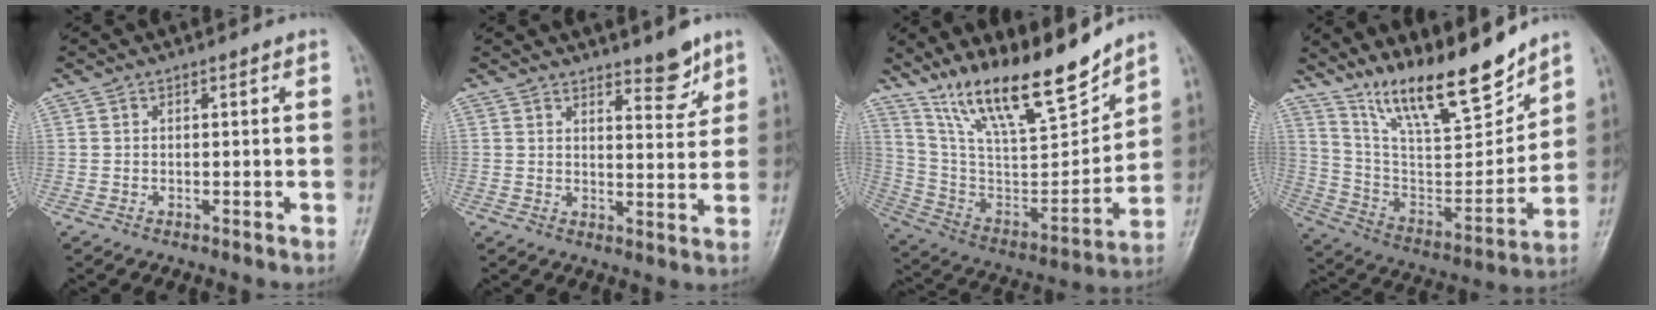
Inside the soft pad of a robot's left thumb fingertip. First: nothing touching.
{"total": 5.4, "force": [4.1, 1.8, 3.0], "torque": [-0.023, -0.035, 0.059]}
{"total": 21.2, "force": [16.6, 4.8, 12.3], "torque": [-0.173, -0.091, 0.301]}
{"total": 19.4, "force": [15.4, 4.4, 11.0], "torque": [-0.145, -0.091, 0.279]}